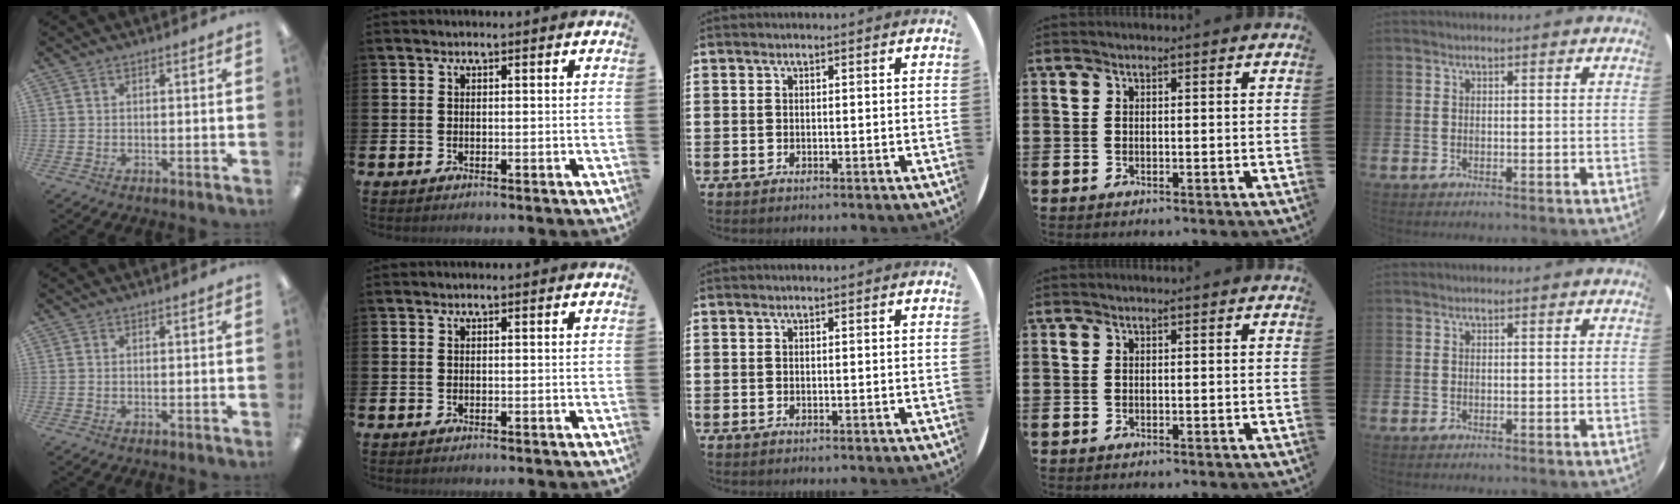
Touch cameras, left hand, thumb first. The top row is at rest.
{}